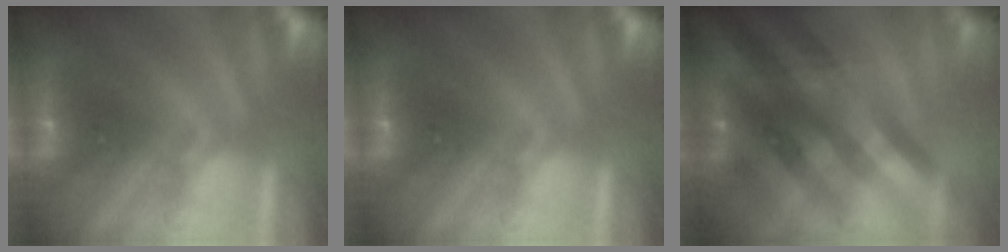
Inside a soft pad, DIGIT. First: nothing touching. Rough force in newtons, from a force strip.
{"total": 0.0}
{"total": 2.6}